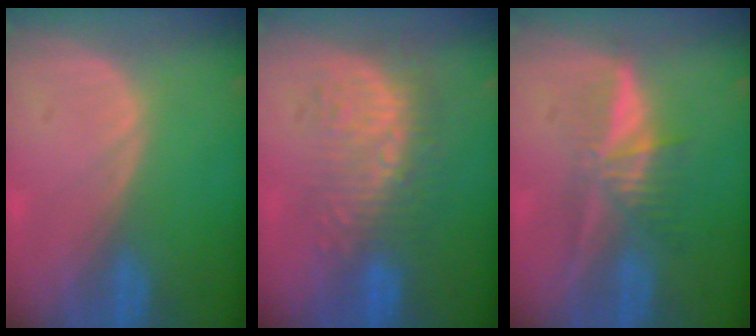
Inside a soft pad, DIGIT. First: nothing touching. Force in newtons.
{"total": 9.2, "press": 8.5, "slide": 3.6}
{"total": 5.4, "press": 5.2, "slide": 1.6}